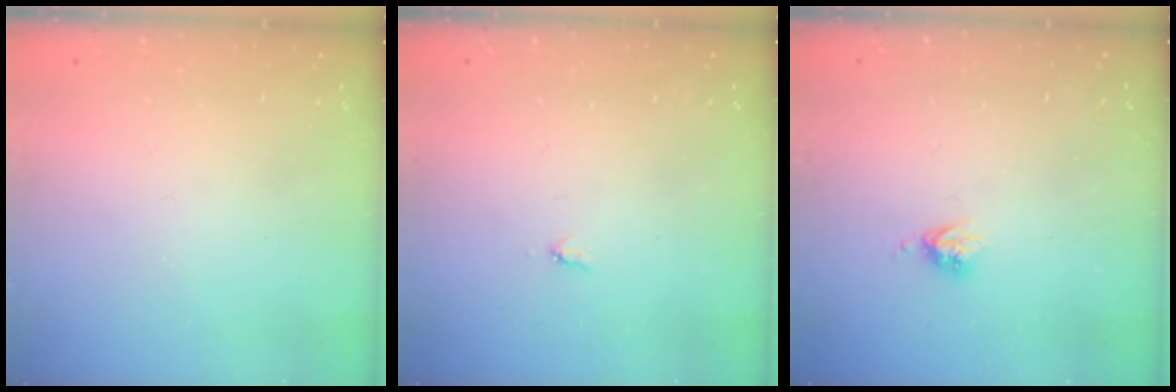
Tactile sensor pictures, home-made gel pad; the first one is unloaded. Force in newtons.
{"total": 3.9, "press": 3.8, "slide": 0.5}
{"total": 3.4, "press": 3.3, "slide": 0.5}